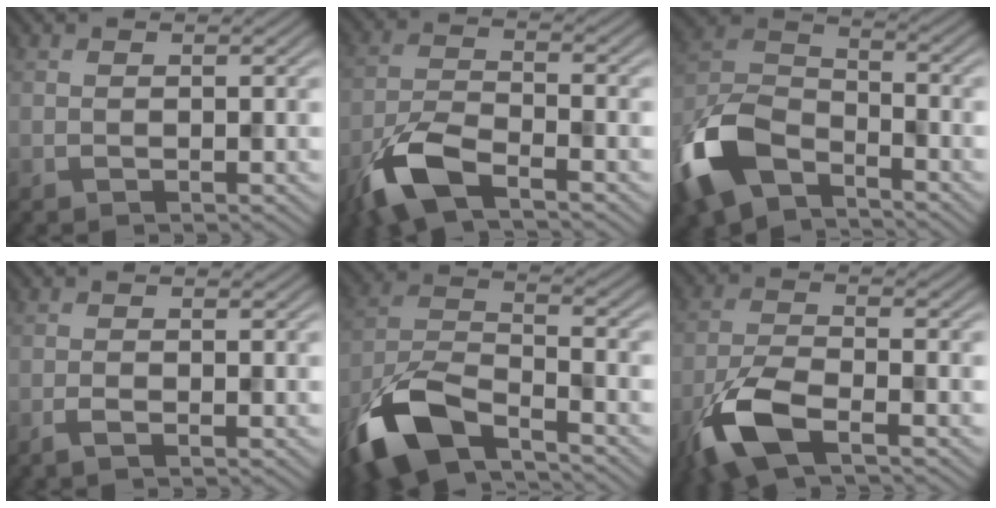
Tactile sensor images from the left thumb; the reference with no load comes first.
{"total": 7.9, "force": [-5.2, 2.6, 5.4], "torque": [-0.120, -0.003, -0.115]}
{"total": 12.9, "force": [-8.0, 6.7, 7.7], "torque": [-0.186, -0.014, -0.176]}
{"total": 1.3, "force": [-0.7, 0.3, 1.0], "torque": [-0.022, 0.000, -0.015]}
{"total": 11.9, "force": [-8.0, 4.5, 7.5], "torque": [-0.157, -0.009, -0.175]}
{"total": 8.3, "force": [-4.7, 2.8, 6.1], "torque": [-0.141, -0.008, -0.108]}